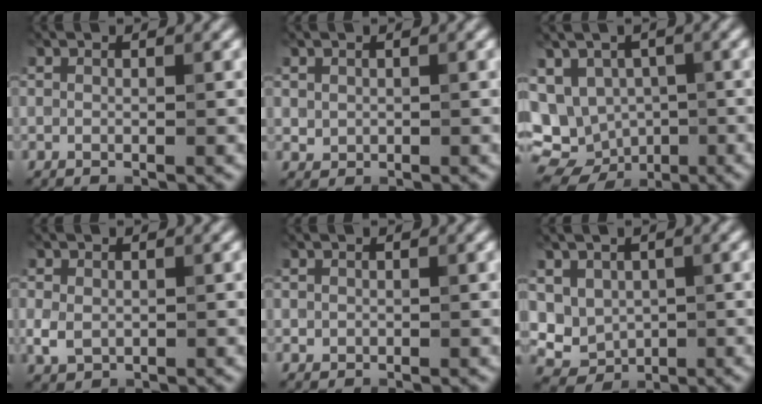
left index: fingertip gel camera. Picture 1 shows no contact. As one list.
[{"total": 0.8, "force": [0.3, 0.8, 0.2], "torque": [-0.003, -0.004, 0.010]}, {"total": 9.3, "force": [-2.5, 7.5, 5.0], "torque": [-0.078, -0.007, -0.027]}, {"total": 2.1, "force": [-0.2, 1.7, 1.2], "torque": [-0.026, -0.005, -0.003]}, {"total": 0.6, "force": [0.1, 0.6, 0.1], "torque": [0.004, -0.003, 0.002]}, {"total": 3.8, "force": [0.7, 3.4, 1.7], "torque": [-0.022, -0.006, 0.021]}]